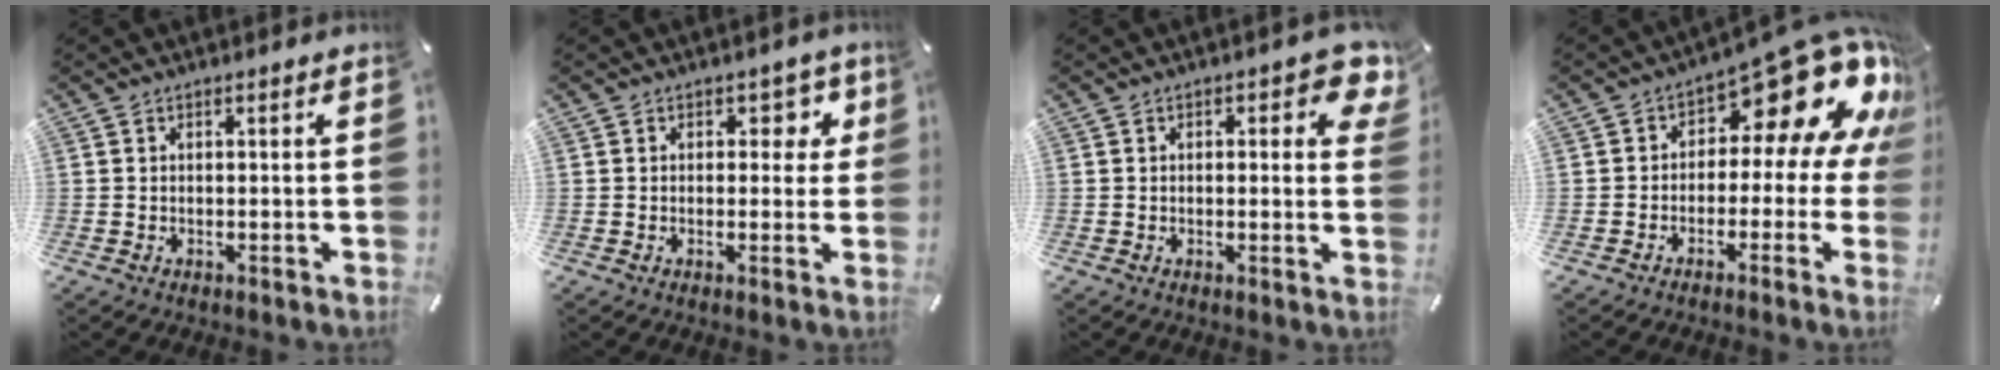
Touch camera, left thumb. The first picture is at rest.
{"total": 4.6, "force": [1.4, 3.3, 2.9], "torque": [-0.015, -0.008, 0.014]}
{"total": 5.1, "force": [1.9, 2.3, 4.1], "torque": [-0.046, -0.007, 0.025]}
{"total": 18.4, "force": [8.7, 8.5, 13.8], "torque": [-0.172, -0.063, 0.143]}